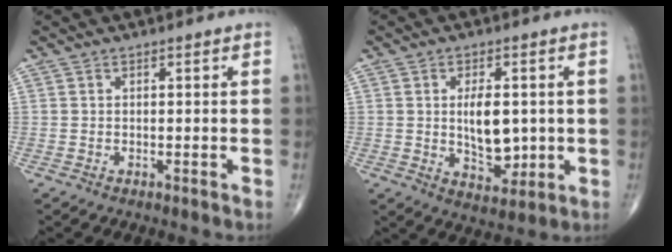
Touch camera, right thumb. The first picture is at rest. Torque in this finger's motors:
{"motor_torque": [1.84, 3.07, 0.46, -0.40, 0.30]}